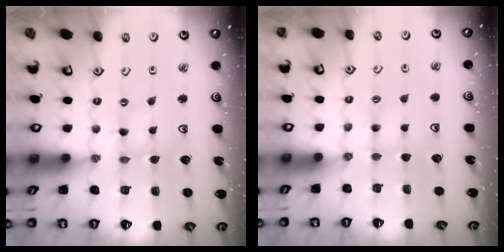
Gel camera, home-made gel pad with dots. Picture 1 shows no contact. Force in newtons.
{"total": 3.2, "press": 3.2, "slide": 0.5}